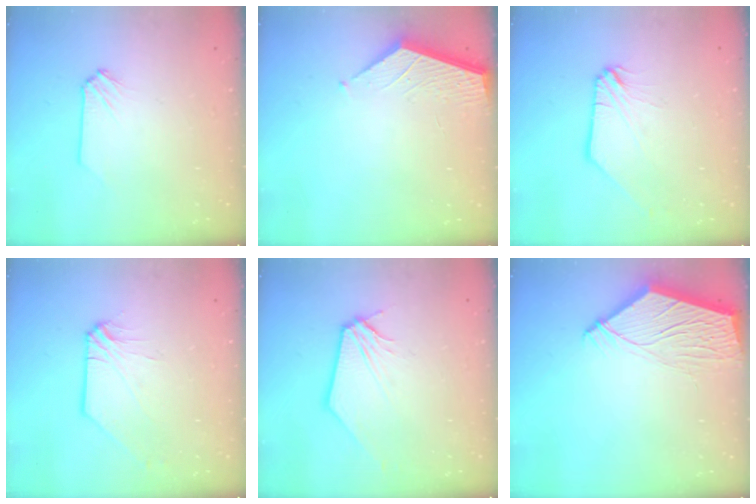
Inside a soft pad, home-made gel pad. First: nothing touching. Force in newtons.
{"total": 2.1, "press": 2.1, "slide": 0.2}
{"total": 0.0}
{"total": 1.0, "press": 0.9, "slide": 0.2}
{"total": 0.7, "press": 0.7, "slide": 0.2}
{"total": 10.4, "press": 10.3, "slide": 1.4}